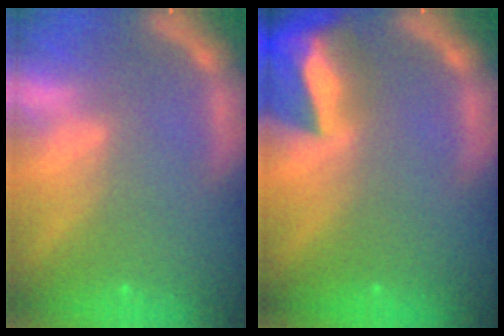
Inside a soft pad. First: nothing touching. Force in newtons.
{"total": 9.0}